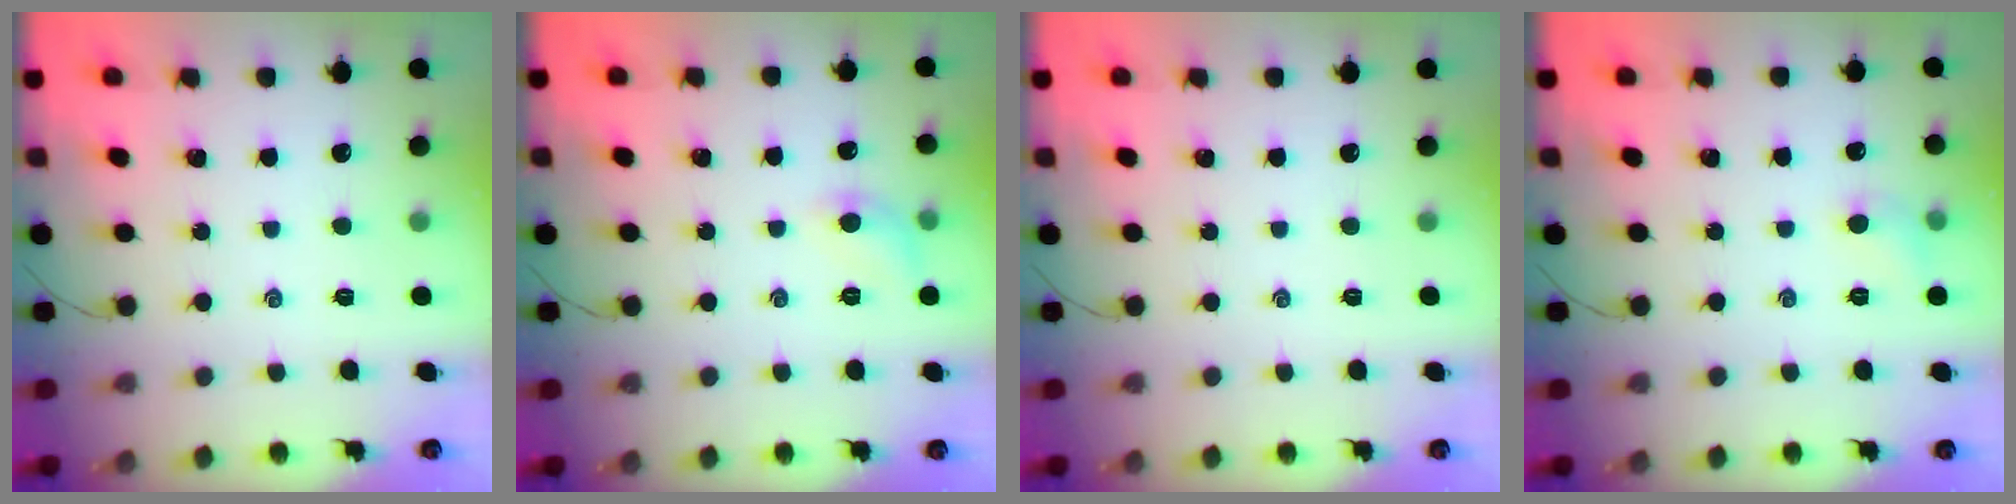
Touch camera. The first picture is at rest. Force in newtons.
{"total": 6.6, "press": 6.5, "slide": 1.5}
{"total": 0.0}
{"total": 6.0, "press": 5.8, "slide": 1.6}